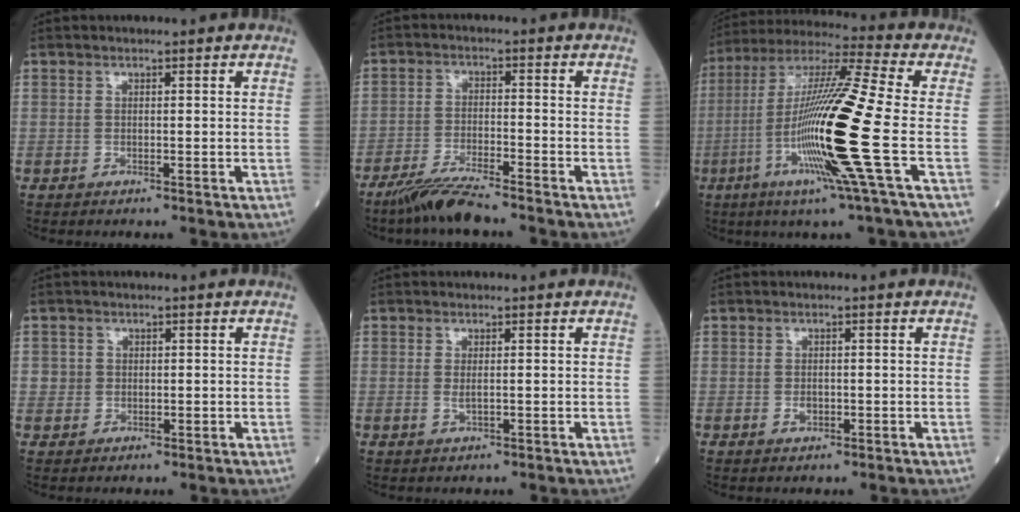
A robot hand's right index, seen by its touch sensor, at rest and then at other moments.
{"total": 6.3, "force": [-5.3, 0.3, 3.5], "torque": [-0.073, -0.020, -0.103]}
{"total": 19.5, "force": [-4.9, -1.3, 18.8], "torque": [-0.383, -0.027, -0.111]}
{"total": 2.1, "force": [0.2, 2.0, 0.3], "torque": [0.001, 0.003, 0.003]}
{"total": 1.1, "force": [0.0, 0.3, 1.1], "torque": [-0.024, -0.004, 0.001]}
{"total": 1.3, "force": [-0.4, 0.9, 0.8], "torque": [-0.013, 0.002, -0.005]}